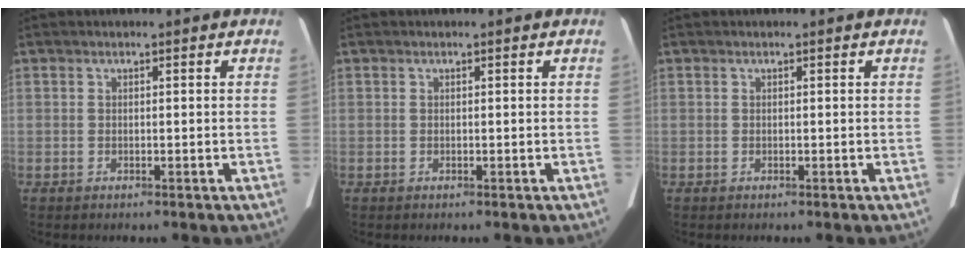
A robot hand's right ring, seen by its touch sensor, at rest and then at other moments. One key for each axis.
{"total": 0.0}
{"total": 0.0}